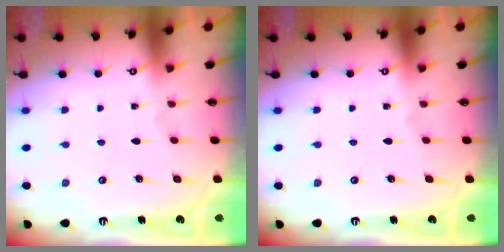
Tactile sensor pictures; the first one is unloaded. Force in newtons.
{"total": 0.0}